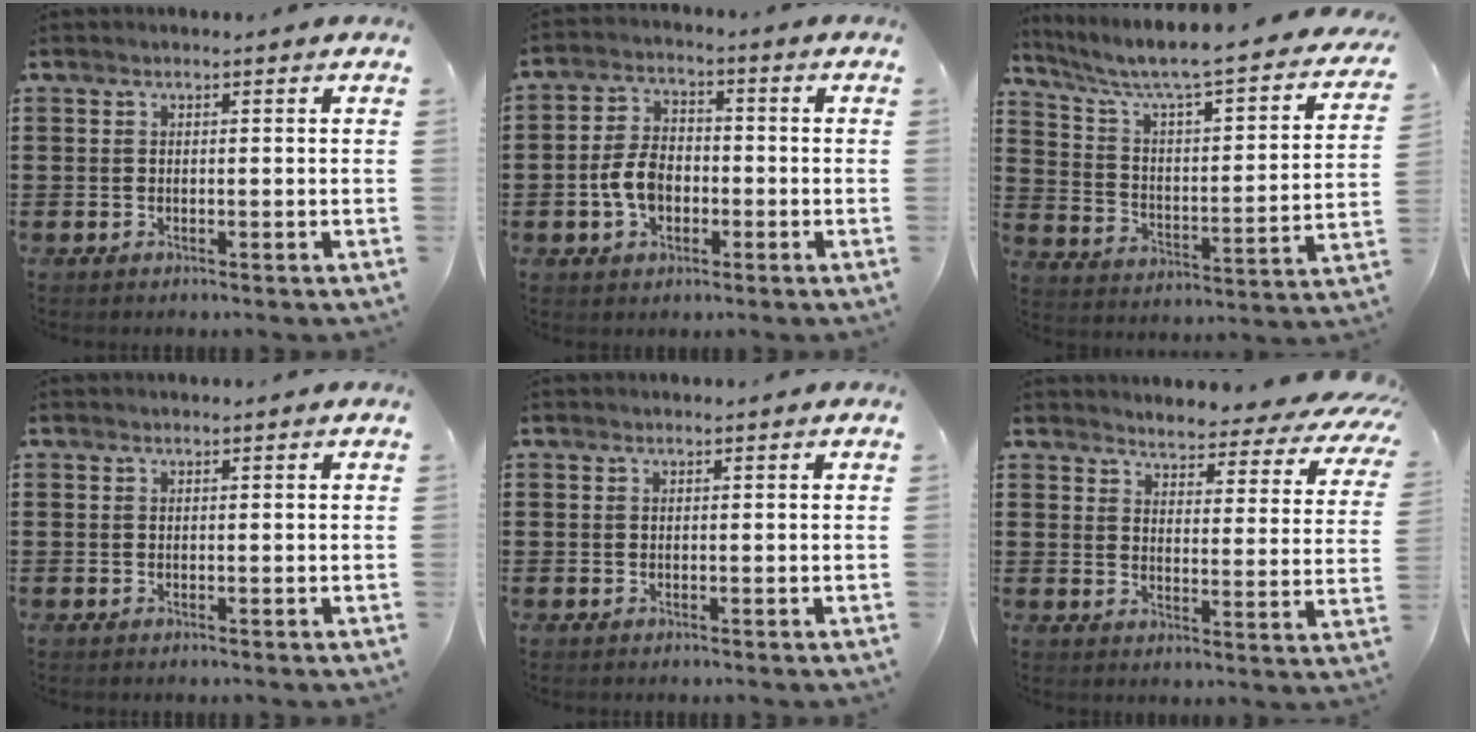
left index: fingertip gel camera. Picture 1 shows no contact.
{"total": 6.4, "force": [-1.7, 4.2, 4.5], "torque": [-0.109, 0.005, -0.037]}
{"total": 5.8, "force": [4.4, 0.4, 3.8], "torque": [-0.094, -0.044, 0.063]}
{"total": 0.0}
{"total": 0.0}
{"total": 3.7, "force": [3.6, 0.2, 0.5], "torque": [-0.026, -0.034, 0.057]}